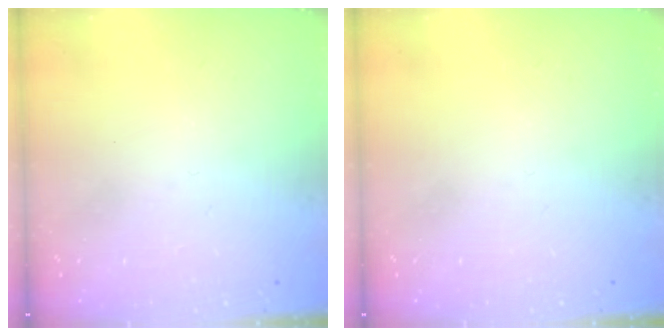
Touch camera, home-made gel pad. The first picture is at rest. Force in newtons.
{"total": 0.0}